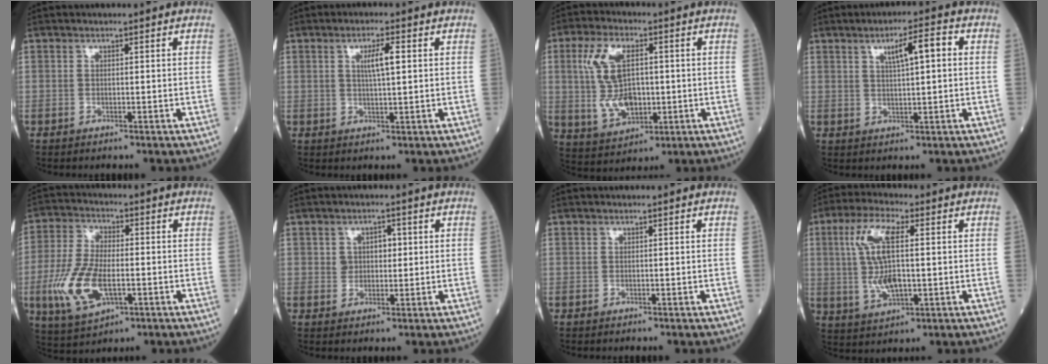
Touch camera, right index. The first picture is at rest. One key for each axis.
{"total": 4.1, "fx": 1.1, "fy": 0.5, "fz": 3.9, "tx": -0.068, "ty": 0.002, "tz": 0.018}
{"total": 10.3, "fx": 0.9, "fy": 5.4, "fz": 8.7, "tx": -0.193, "ty": 0.006, "tz": 0.028}
{"total": 5.6, "fx": 1.7, "fy": 0.8, "fz": 5.3, "tx": -0.089, "ty": 0.011, "tz": 0.028}
{"total": 11.8, "fx": -3.1, "fy": 5.1, "fz": 10.1, "tx": -0.227, "ty": -0.007, "tz": -0.056}
{"total": 3.4, "fx": 0.8, "fy": 2.4, "fz": 2.2, "tx": -0.028, "ty": 0.007, "tz": 0.015}
{"total": 0.0}
{"total": 10.2, "fx": 1.4, "fy": 3.0, "fz": 9.6, "tx": -0.204, "ty": 0.007, "tz": 0.029}